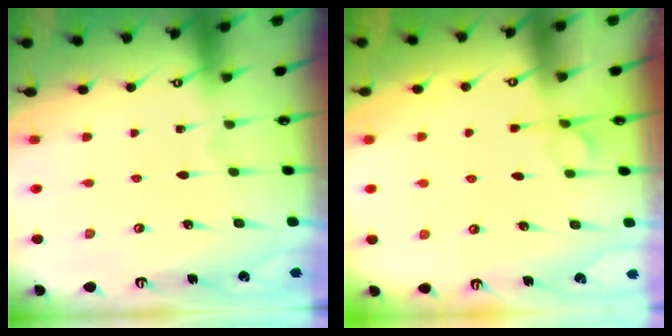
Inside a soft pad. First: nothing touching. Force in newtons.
{"total": 1.6, "press": 0.8, "slide": 1.3}